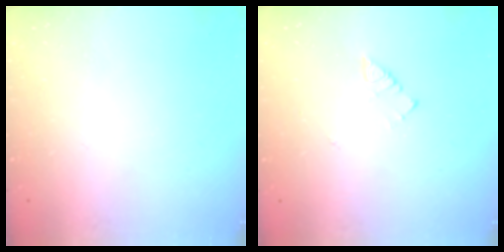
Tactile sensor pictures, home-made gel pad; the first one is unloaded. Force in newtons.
{"total": 3.0, "press": 2.9, "slide": 0.4}